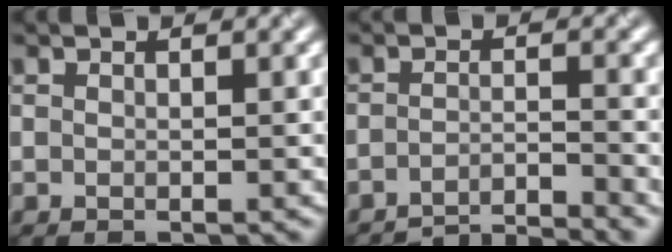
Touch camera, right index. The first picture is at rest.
{"total": 5.1, "force": [-4.6, 0.8, 2.2], "torque": [-0.025, -0.002, -0.080]}